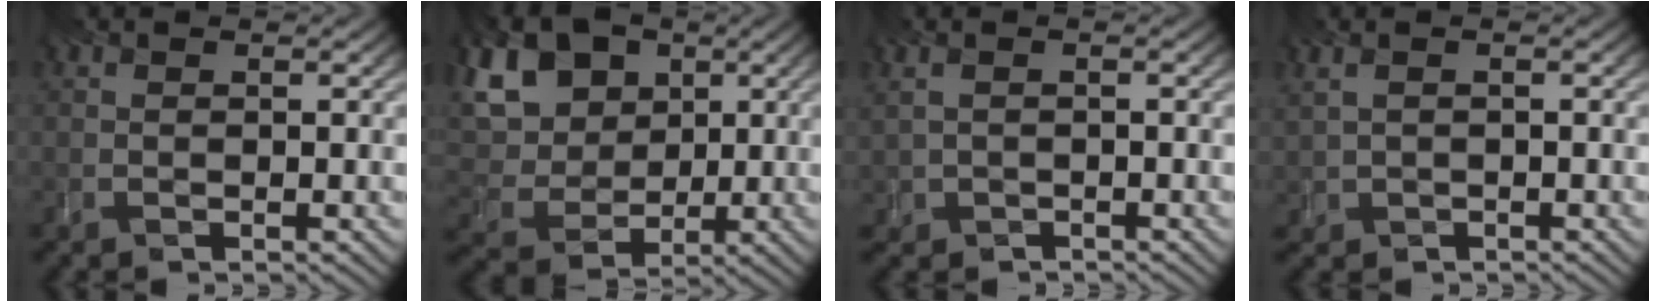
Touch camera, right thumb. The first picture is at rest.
{"total": 11.7, "force": [3.9, 9.2, 6.0], "torque": [-0.169, 0.027, 0.084]}
{"total": 0.7, "force": [0.1, 0.6, 0.5], "torque": [-0.021, -0.001, 0.013]}
{"total": 0.8, "force": [0.5, 0.5, 0.5], "torque": [-0.020, 0.005, 0.020]}